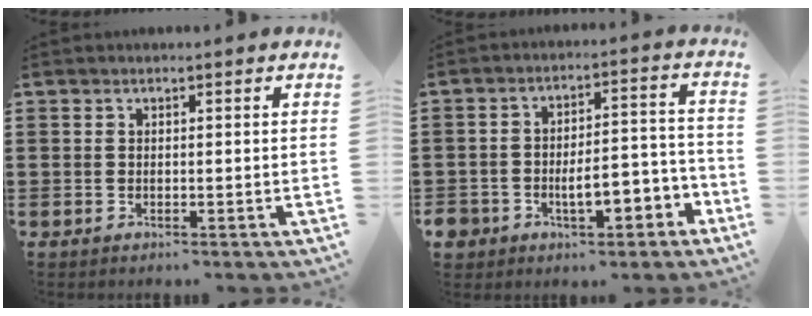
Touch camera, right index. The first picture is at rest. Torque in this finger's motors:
{"motor_torque": [0.74, -0.13, 0.19, 0.09]}